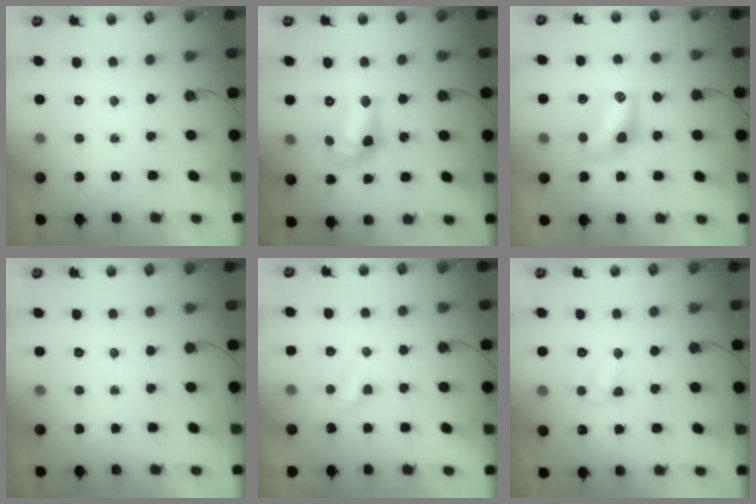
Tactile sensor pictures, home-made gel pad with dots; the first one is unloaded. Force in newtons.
{"total": 13.5, "press": 13.1, "slide": 3.3}
{"total": 8.5, "press": 8.5, "slide": 0.8}
{"total": 0.0}
{"total": 2.7, "press": 2.6, "slide": 0.4}
{"total": 6.1, "press": 6.1, "slide": 0.6}